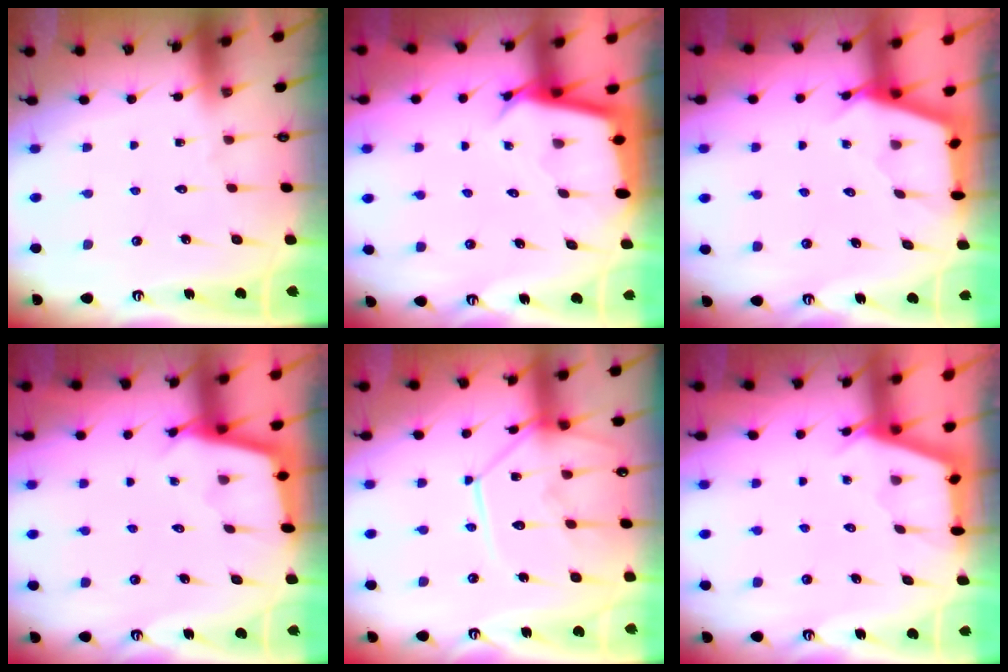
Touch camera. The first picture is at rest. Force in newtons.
{"total": 3.0, "press": 3.0, "slide": 0.2}
{"total": 3.1, "press": 3.1, "slide": 0.3}
{"total": 2.3, "press": 2.3, "slide": 0.2}
{"total": 12.9, "press": 12.9, "slide": 1.3}
{"total": 2.9, "press": 2.9, "slide": 0.3}